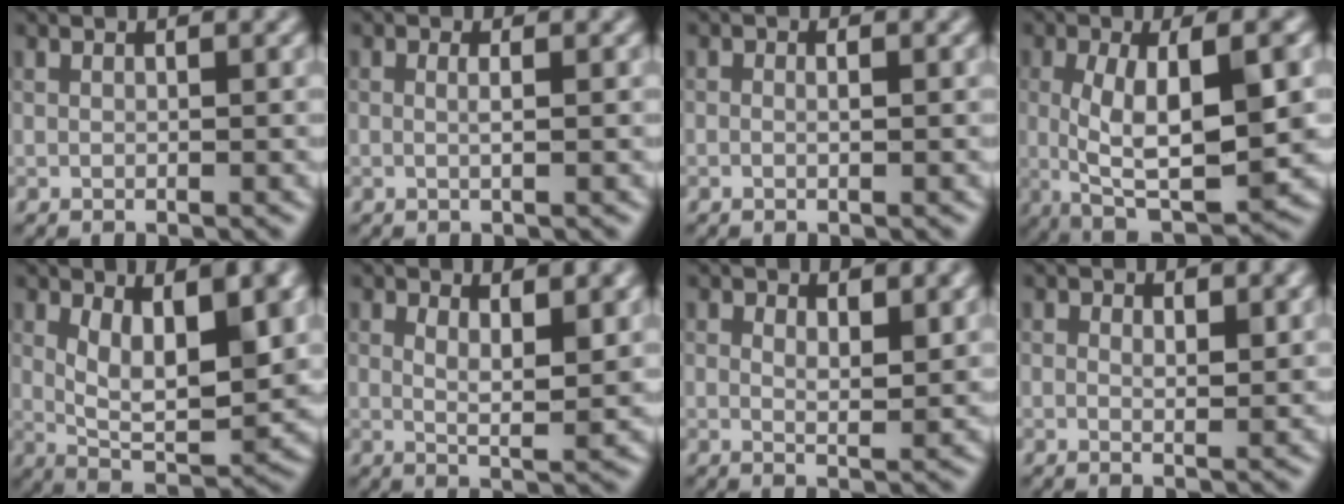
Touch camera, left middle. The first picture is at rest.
{"total": 1.3, "force": [-1.2, -0.6, -0.2], "torque": [-0.001, -0.020, -0.011]}
{"total": 1.0, "force": [-1.0, -0.2, -0.2], "torque": [0.006, -0.013, -0.019]}
{"total": 7.2, "force": [-1.4, 1.6, 6.8], "torque": [-0.136, -0.024, 0.007]}
{"total": 6.6, "force": [0.5, 2.1, 6.2], "torque": [-0.120, -0.023, 0.037]}
{"total": 2.0, "force": [-0.1, -0.2, 2.0], "torque": [-0.057, -0.028, 0.032]}
{"total": 0.8, "force": [0.2, -0.2, 0.7], "torque": [-0.017, -0.013, 0.022]}
{"total": 0.5, "force": [-0.4, -0.3, 0.2], "torque": [0.003, -0.016, 0.006]}